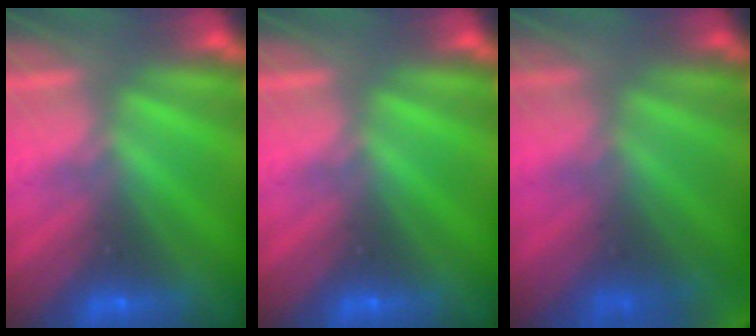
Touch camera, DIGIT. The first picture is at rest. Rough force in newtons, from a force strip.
{"total": 0.0}
{"total": 8.3}